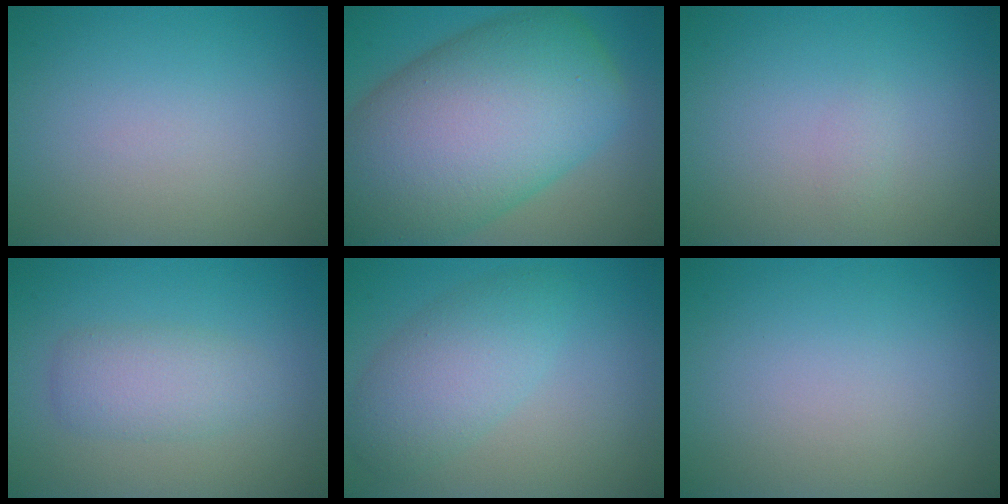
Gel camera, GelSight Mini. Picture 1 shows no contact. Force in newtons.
{"total": 16.4, "press": 16.4, "slide": 0.4}
{"total": 0.5, "press": 0.5, "slide": 0.0}
{"total": 3.0, "press": 3.0, "slide": 0.1}
{"total": 4.3, "press": 4.3, "slide": 0.2}
{"total": 0.0}